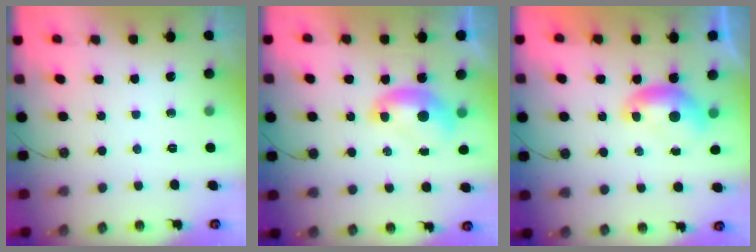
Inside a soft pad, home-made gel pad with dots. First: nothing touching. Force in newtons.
{"total": 1.6, "press": 1.6, "slide": 0.2}
{"total": 0.0}